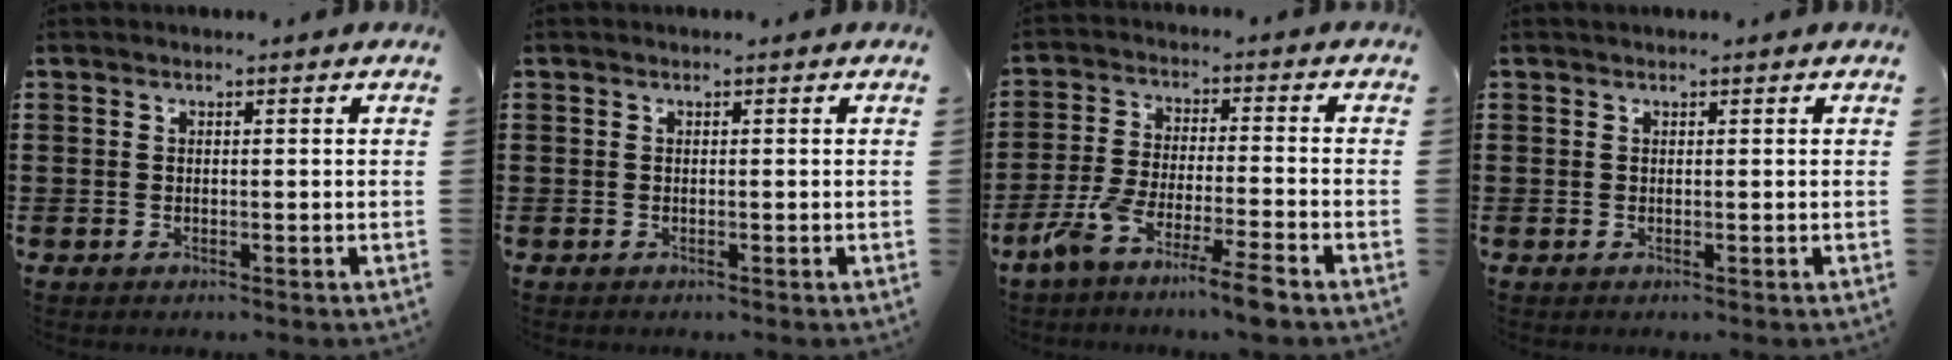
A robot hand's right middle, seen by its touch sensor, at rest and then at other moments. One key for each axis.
{"total": 0.0}
{"total": 7.5, "fx": -6.2, "fy": -0.3, "fz": 4.4, "tx": -0.093, "ty": -0.014, "tz": -0.120}
{"total": 0.0}